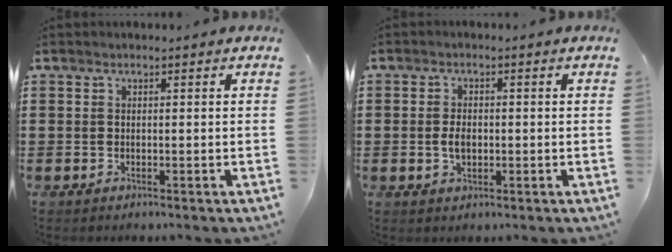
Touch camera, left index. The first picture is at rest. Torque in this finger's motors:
{"motor_torque": [0.75, 0.62, 0.38, 0.06]}